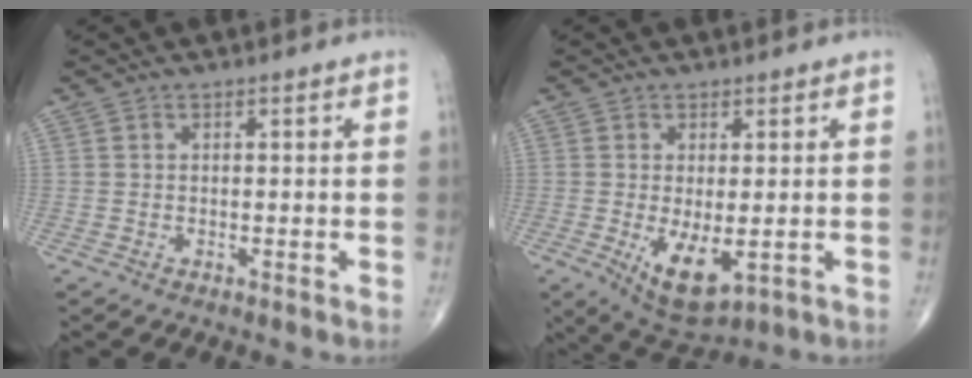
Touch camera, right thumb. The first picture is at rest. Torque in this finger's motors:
{"motor_torque": [-0.10, 0.46, 0.73, 0.07, 0.21]}